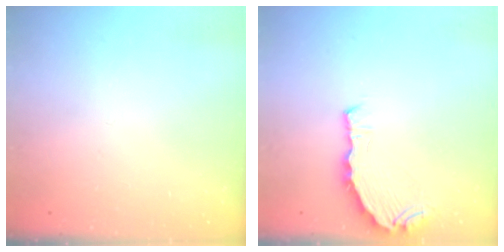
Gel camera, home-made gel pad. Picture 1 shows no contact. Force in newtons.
{"total": 7.6, "press": 6.0, "slide": 4.6}